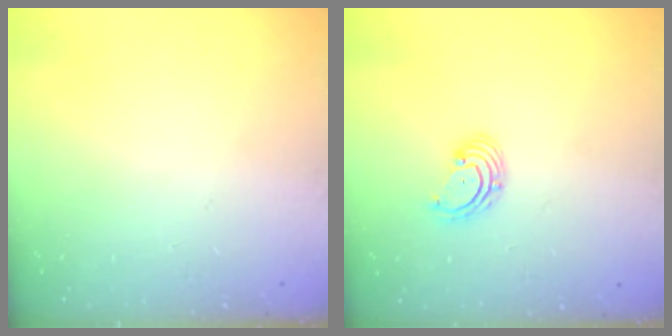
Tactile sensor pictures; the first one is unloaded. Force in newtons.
{"total": 2.9, "press": 2.9, "slide": 0.3}